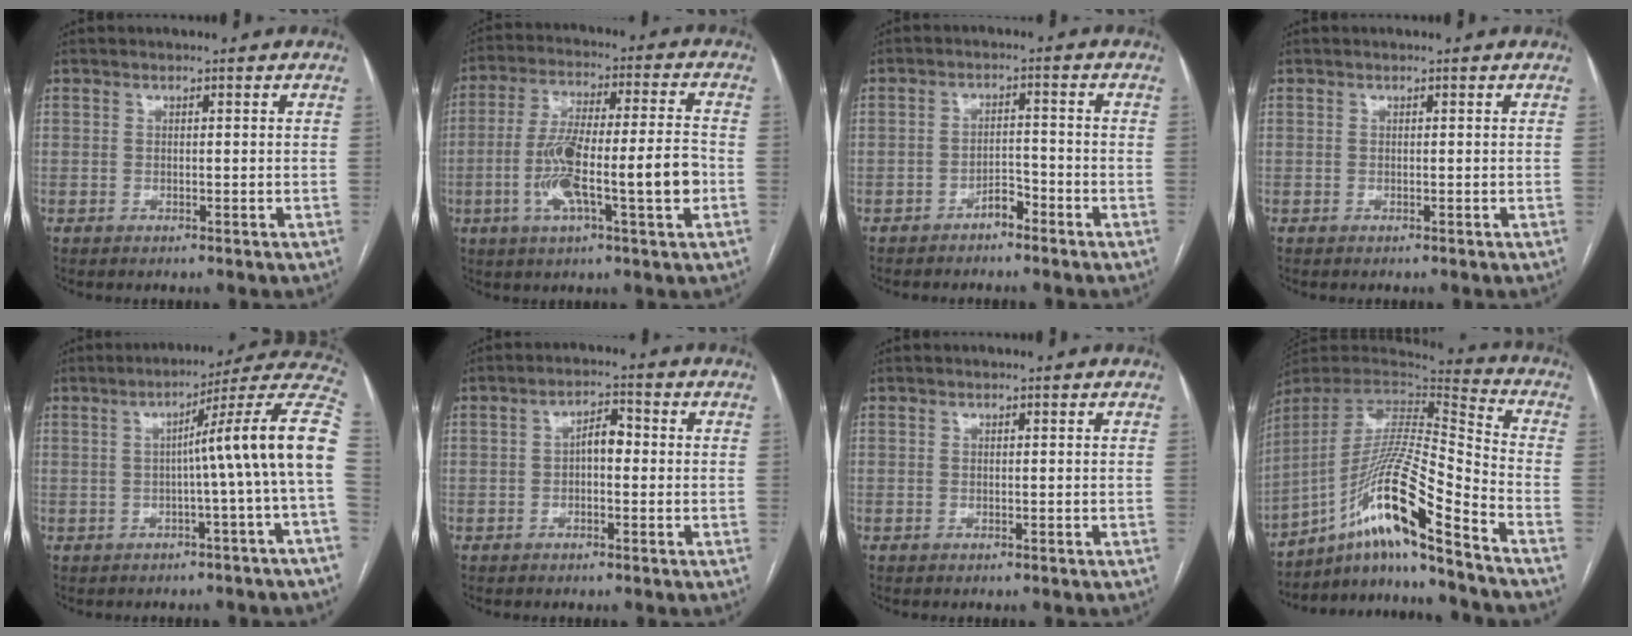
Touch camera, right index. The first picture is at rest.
{"total": 14.8, "force": [-3.5, 1.6, 14.3], "torque": [-0.255, 0.012, -0.059]}
{"total": 2.9, "force": [-2.2, 1.2, 1.4], "torque": [-0.018, 0.006, -0.039]}
{"total": 0.0}
{"total": 13.1, "force": [-0.5, -2.2, 12.9], "torque": [-0.156, 0.029, -0.015]}
{"total": 3.6, "force": [-0.2, 1.6, 3.2], "torque": [-0.050, 0.018, -0.005]}
{"total": 0.0}
{"total": 17.9, "force": [-11.7, -0.2, 13.5], "torque": [-0.270, 0.002, -0.214]}